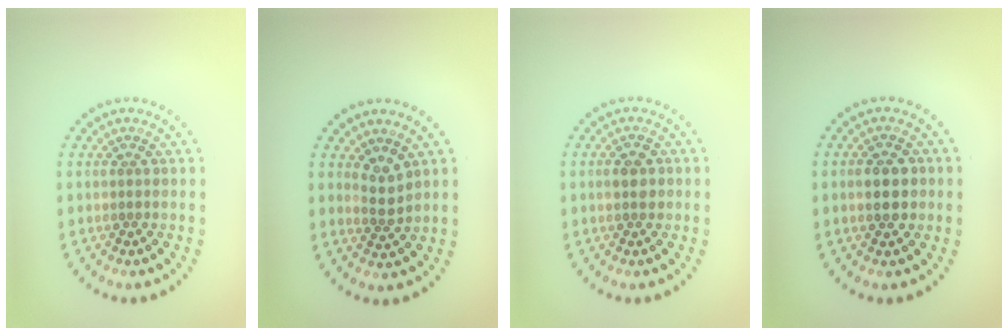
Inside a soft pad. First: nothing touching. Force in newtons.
{"total": 1.7, "press": 1.2, "slide": 1.2}
{"total": 1.6, "press": 1.6, "slide": 0.0}
{"total": 2.6, "press": 2.6, "slide": 0.2}